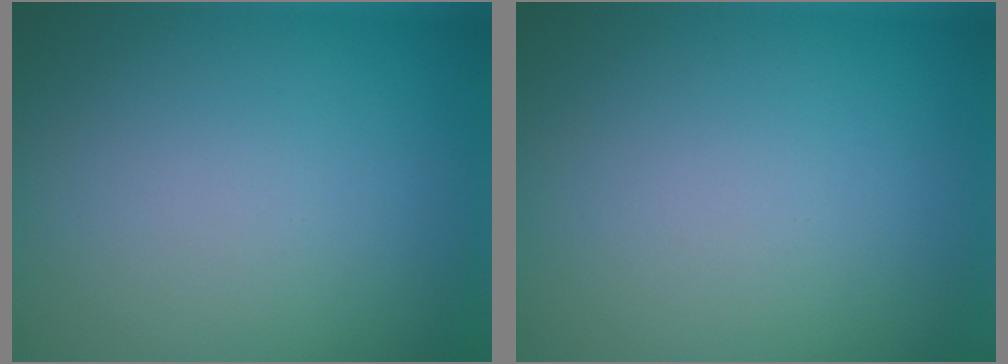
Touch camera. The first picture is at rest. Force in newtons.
{"total": 0.0}